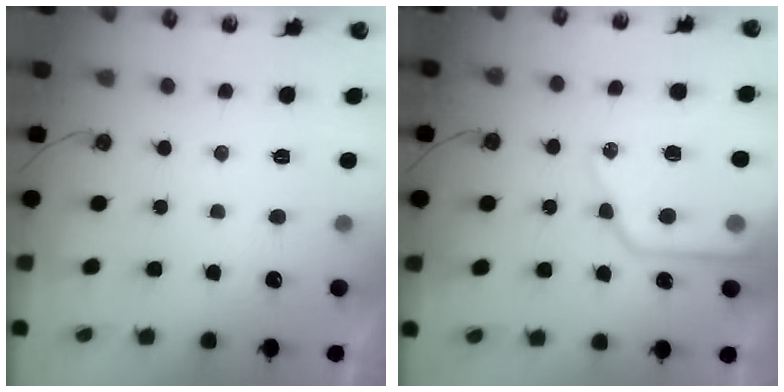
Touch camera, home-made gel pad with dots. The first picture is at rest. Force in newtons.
{"total": 16.0, "press": 15.9, "slide": 1.8}